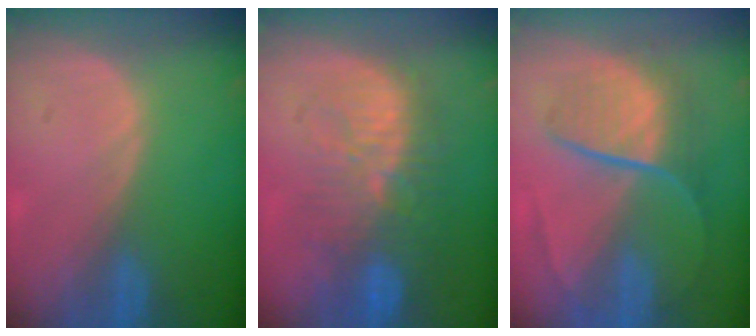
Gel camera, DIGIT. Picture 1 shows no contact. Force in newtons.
{"total": 10.7, "press": 9.9, "slide": 4.2}
{"total": 9.0, "press": 7.4, "slide": 5.1}